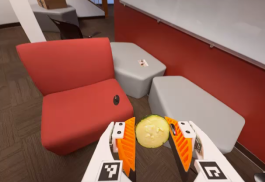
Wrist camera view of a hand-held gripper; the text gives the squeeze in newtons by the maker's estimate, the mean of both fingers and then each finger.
{"total": 9.1, "left": 9.4, "right": 8.9}